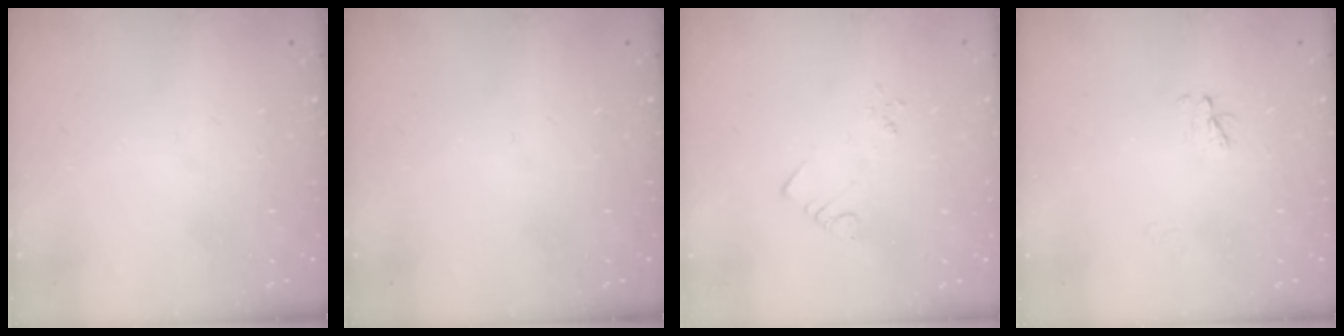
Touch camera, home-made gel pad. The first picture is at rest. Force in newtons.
{"total": 0.0}
{"total": 2.4, "press": 2.4, "slide": 0.4}
{"total": 3.0, "press": 3.0, "slide": 0.4}